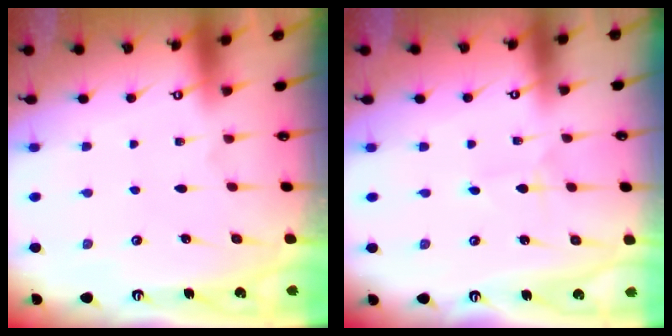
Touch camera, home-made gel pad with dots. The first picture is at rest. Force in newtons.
{"total": 1.1, "press": 1.0, "slide": 0.1}